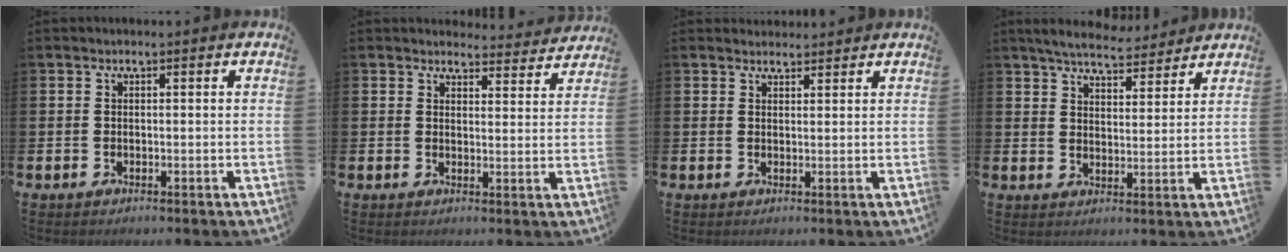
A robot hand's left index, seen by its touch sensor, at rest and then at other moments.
{"total": 3.6, "force": [3.5, 0.7, 0.0], "torque": [0.007, -0.027, 0.060]}
{"total": 2.2, "force": [2.1, 0.7, -0.1], "torque": [0.011, -0.010, 0.036]}
{"total": 5.8, "force": [5.6, 1.0, 1.1], "torque": [-0.033, -0.027, 0.099]}